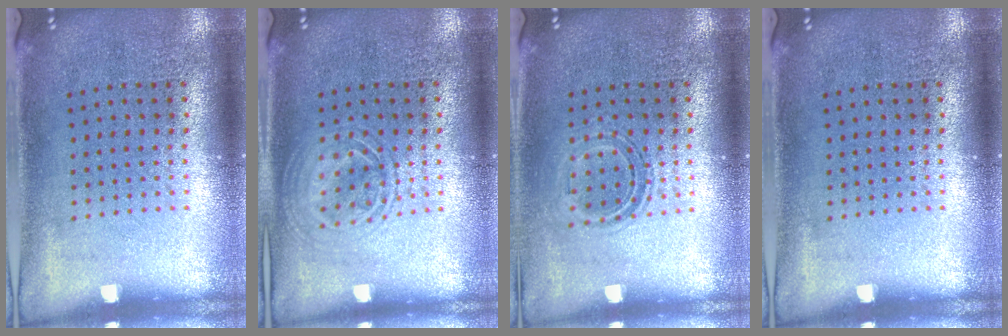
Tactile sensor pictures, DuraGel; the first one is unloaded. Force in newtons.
{"total": 1.2, "press": 1.2, "slide": 0.1}
{"total": 1.1, "press": 0.9, "slide": 0.7}
{"total": 0.0}